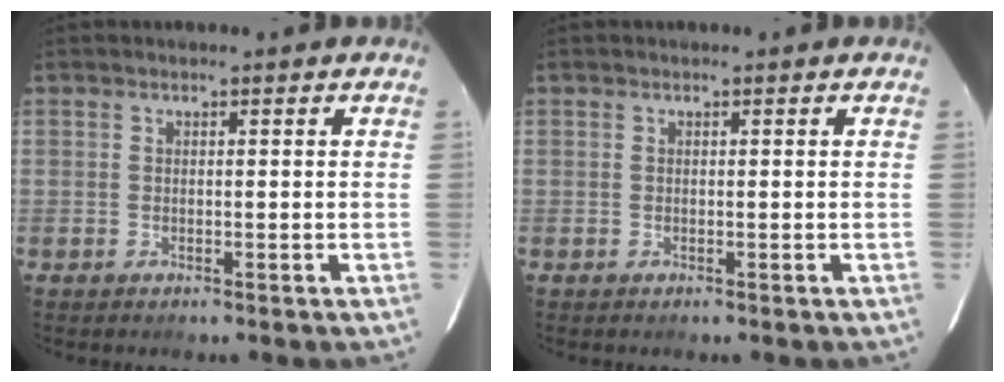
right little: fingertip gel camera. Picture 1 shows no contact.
{"total": 0.0}